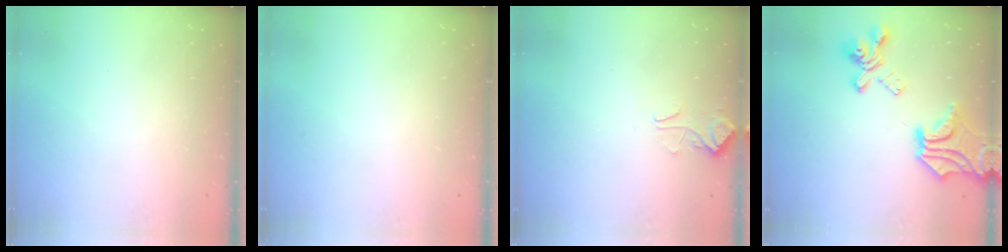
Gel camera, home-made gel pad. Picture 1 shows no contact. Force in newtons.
{"total": 0.0}
{"total": 3.5, "press": 3.4, "slide": 0.7}
{"total": 11.0, "press": 10.4, "slide": 3.4}